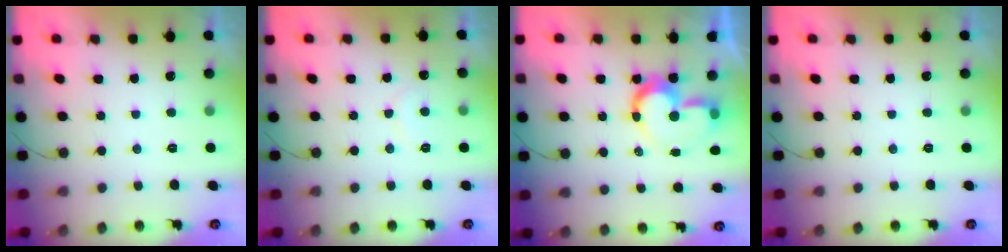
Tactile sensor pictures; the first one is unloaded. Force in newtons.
{"total": 6.2, "press": 6.1, "slide": 0.4}
{"total": 11.0, "press": 10.9, "slide": 1.4}
{"total": 0.0}